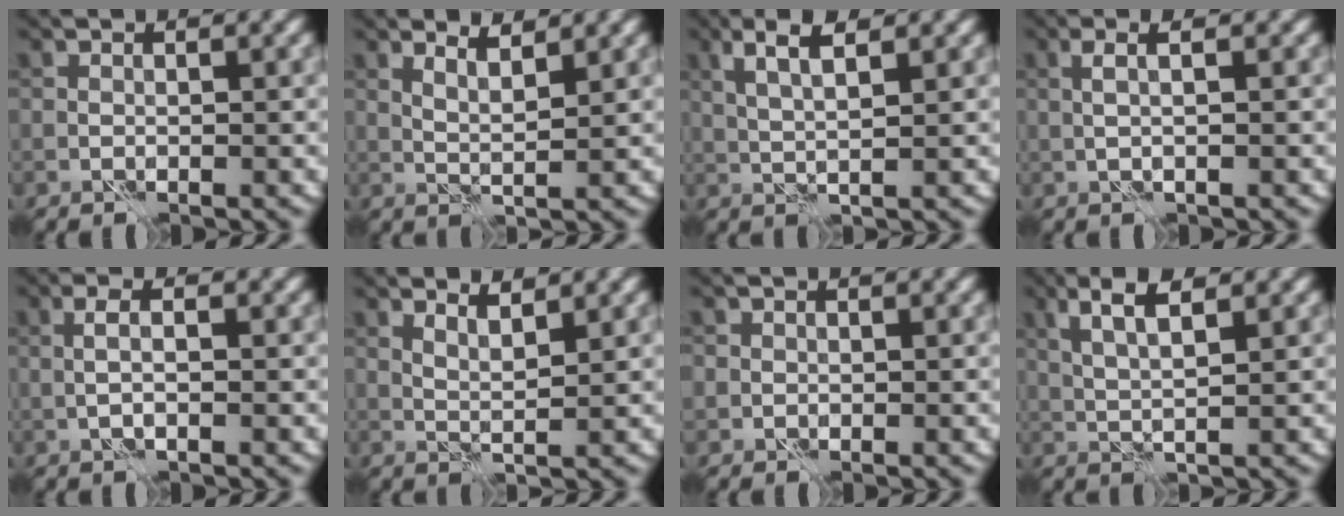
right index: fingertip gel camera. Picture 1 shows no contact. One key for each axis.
{"total": 2.4, "fx": 1.6, "fy": 0.4, "fz": 1.7, "tx": -0.028, "ty": -0.003, "tz": 0.028}
{"total": 3.3, "fx": 1.5, "fy": 0.6, "fz": 2.9, "tx": -0.058, "ty": 0.002, "tz": 0.029}
{"total": 1.9, "fx": 0.4, "fy": 0.3, "fz": 1.8, "tx": -0.030, "ty": 0.001, "tz": 0.005}
{"total": 1.9, "fx": 0.0, "fy": 0.4, "fz": 1.8, "tx": -0.040, "ty": 0.005, "tz": -0.003}
{"total": 2.1, "fx": 1.5, "fy": 0.4, "fz": 1.5, "tx": -0.025, "ty": -0.004, "tz": 0.026}
{"total": 0.7, "fx": 0.0, "fy": 0.7, "fz": 0.0, "tx": 0.008, "ty": -0.004, "tz": -0.001}
{"total": 3.7, "fx": 1.8, "fy": 0.7, "fz": 3.1, "tx": -0.066, "ty": 0.002, "tz": 0.034}